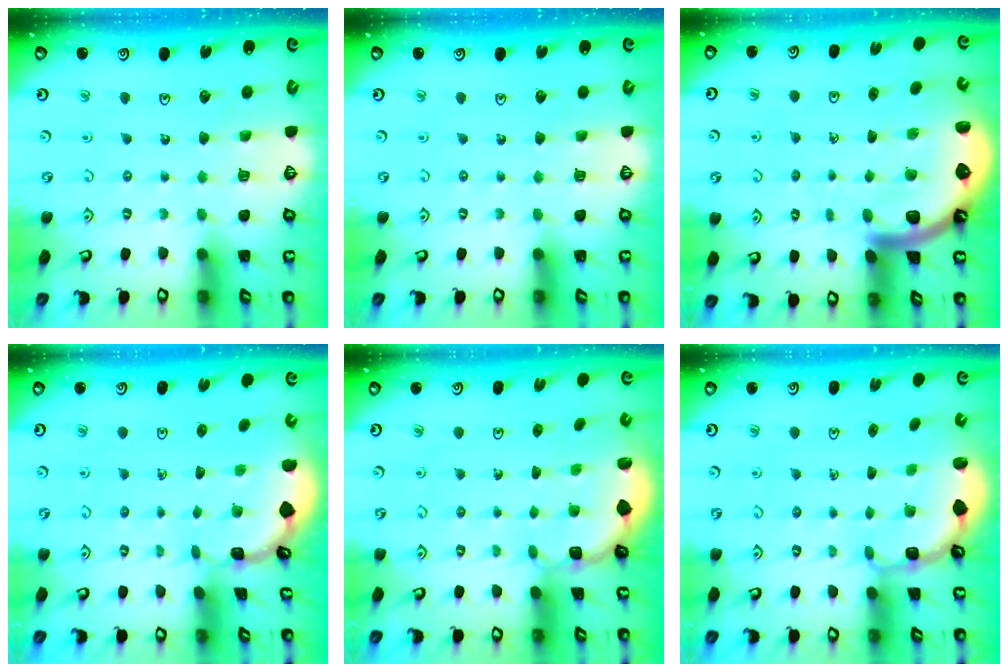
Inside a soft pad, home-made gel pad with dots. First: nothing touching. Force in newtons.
{"total": 0.0}
{"total": 5.9, "press": 5.8, "slide": 0.7}
{"total": 0.7, "press": 0.7, "slide": 0.1}
{"total": 1.9, "press": 1.8, "slide": 0.7}
{"total": 3.0, "press": 2.6, "slide": 1.5}